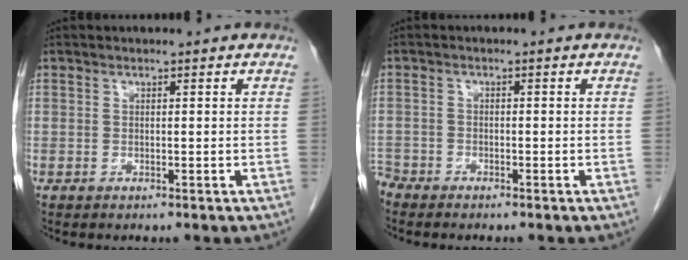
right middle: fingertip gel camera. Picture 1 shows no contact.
{"total": 3.3, "force": [-3.1, 1.0, 0.4], "torque": [-0.004, -0.006, -0.056]}